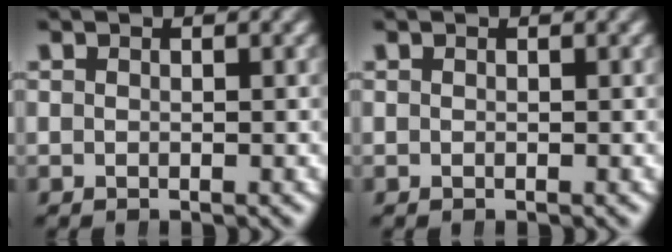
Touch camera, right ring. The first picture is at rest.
{"total": 0.0}